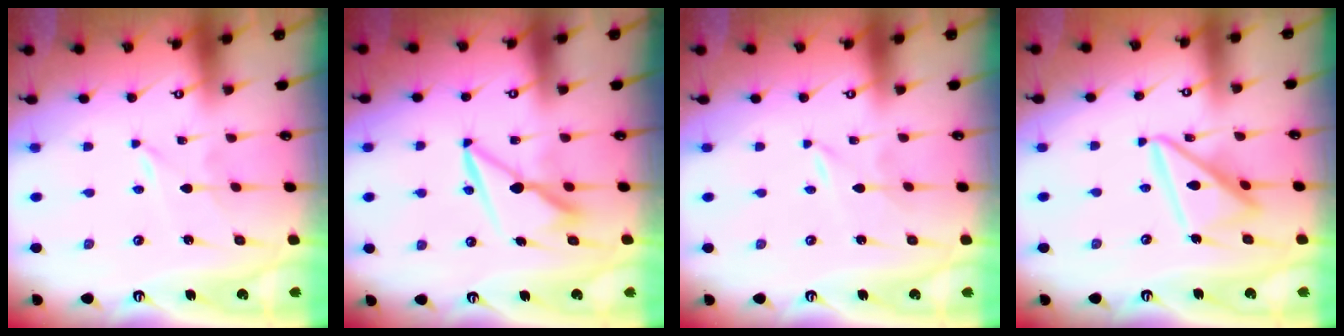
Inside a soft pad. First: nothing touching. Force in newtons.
{"total": 8.1, "press": 7.9, "slide": 1.3}
{"total": 0.0}
{"total": 14.7, "press": 14.6, "slide": 1.5}